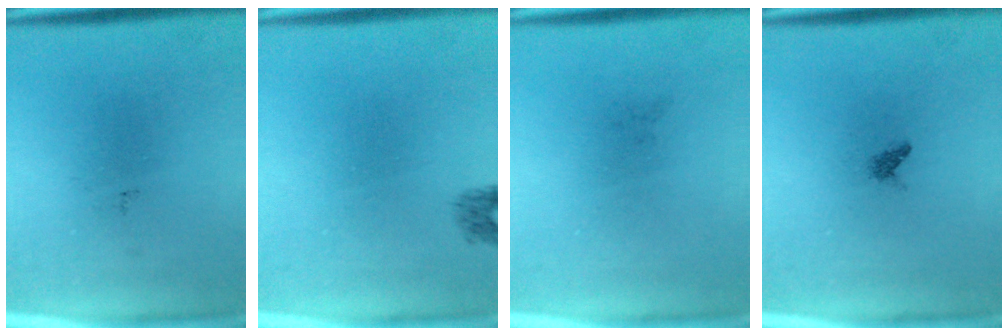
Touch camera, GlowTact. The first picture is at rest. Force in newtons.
{"total": 1.0}
{"total": 0.0}
{"total": 0.7}